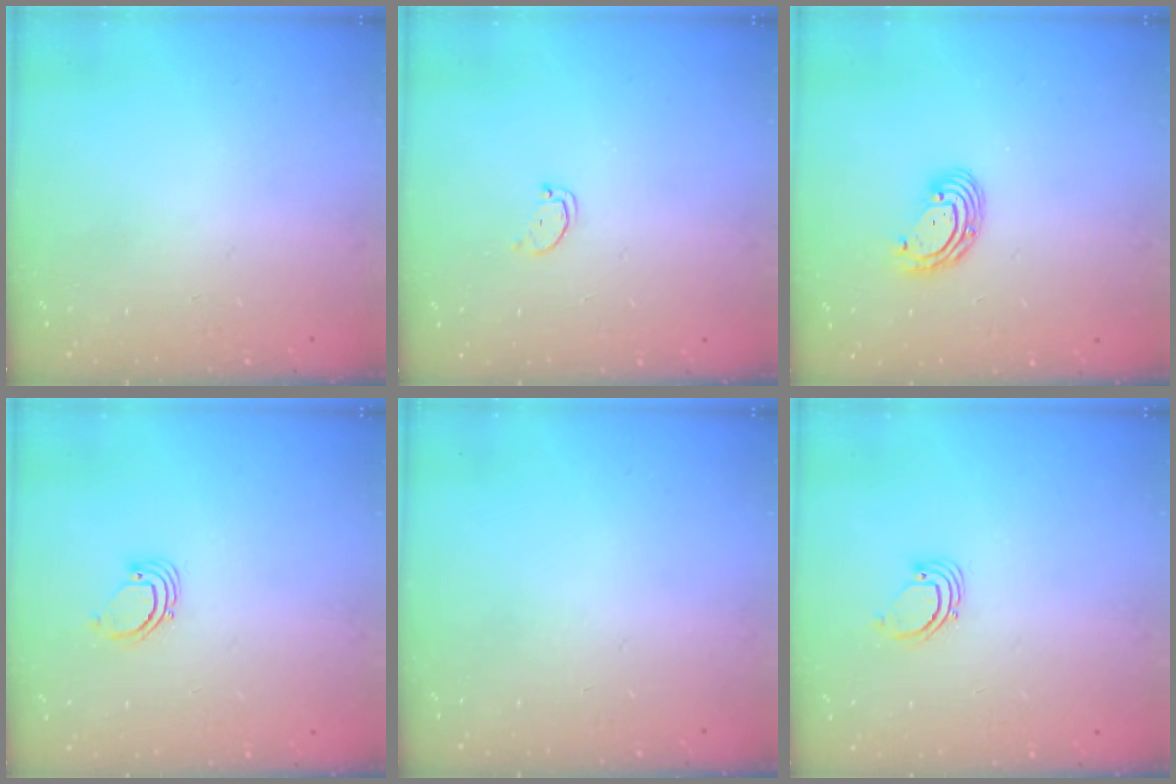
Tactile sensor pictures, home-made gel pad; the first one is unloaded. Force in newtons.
{"total": 1.7, "press": 1.7, "slide": 0.2}
{"total": 6.4, "press": 6.3, "slide": 1.2}
{"total": 2.2, "press": 2.2, "slide": 0.2}
{"total": 0.0}
{"total": 2.2, "press": 2.2, "slide": 0.2}